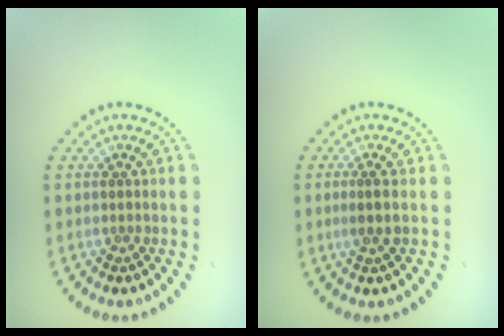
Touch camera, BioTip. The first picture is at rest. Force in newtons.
{"total": 1.1, "press": 0.9, "slide": 0.7}